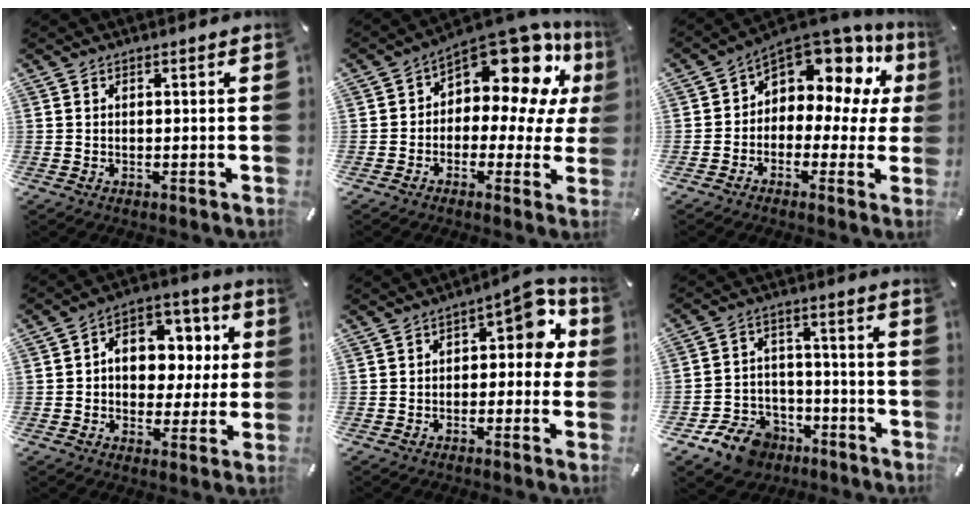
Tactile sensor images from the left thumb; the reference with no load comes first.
{"total": 15.7, "force": [8.5, 8.4, 10.1], "torque": [-0.155, -0.067, 0.143]}
{"total": 10.3, "force": [6.2, 6.3, 5.4], "torque": [-0.092, -0.059, 0.108]}
{"total": 9.9, "force": [0.8, 8.4, 5.2], "torque": [-0.074, -0.007, 0.017]}
{"total": 5.0, "force": [0.0, 3.0, 4.0], "torque": [-0.054, 0.005, -0.010]}
{"total": 10.8, "force": [-7.4, 7.2, 3.2], "torque": [-0.057, 0.056, -0.131]}